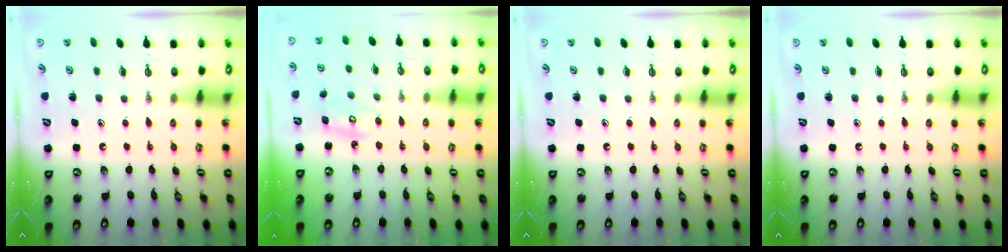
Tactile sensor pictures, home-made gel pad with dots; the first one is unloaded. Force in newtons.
{"total": 3.7, "press": 3.7, "slide": 0.5}
{"total": 0.0}
{"total": 0.0}